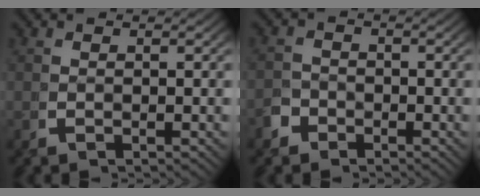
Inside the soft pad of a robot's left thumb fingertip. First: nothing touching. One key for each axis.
{"total": 2.3, "fx": -1.9, "fy": 1.2, "fz": -0.6, "tx": 0.017, "ty": -0.011, "tz": -0.035}